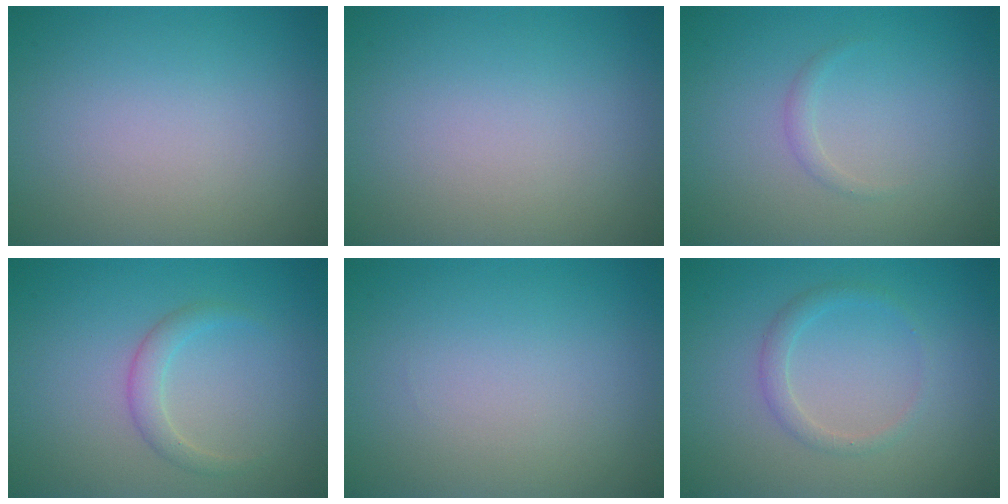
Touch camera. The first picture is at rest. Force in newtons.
{"total": 0.0}
{"total": 0.8, "press": 0.8, "slide": 0.0}
{"total": 1.7, "press": 1.7, "slide": 0.1}
{"total": 0.0}
{"total": 1.5, "press": 1.4, "slide": 0.0}